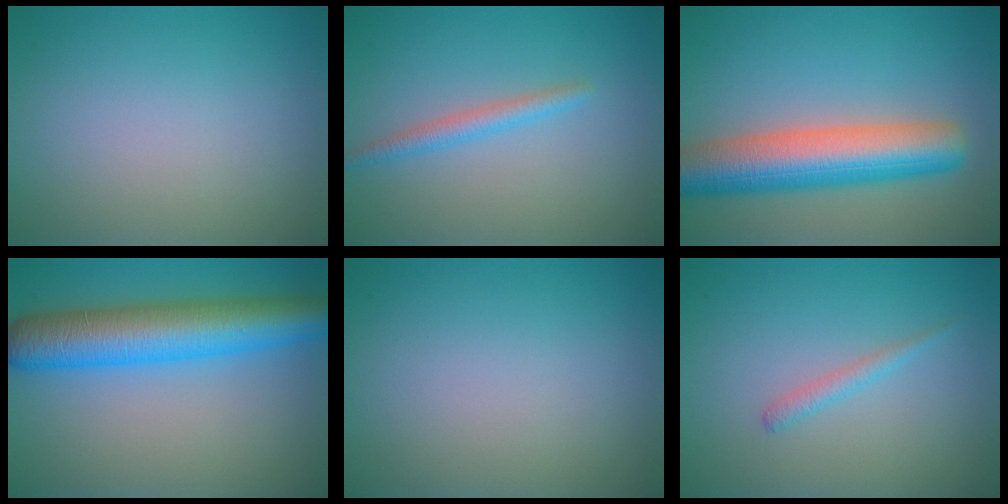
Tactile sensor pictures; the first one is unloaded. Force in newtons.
{"total": 1.8, "press": 1.8, "slide": 0.0}
{"total": 8.6, "press": 8.6, "slide": 0.3}
{"total": 8.8, "press": 8.8, "slide": 0.3}
{"total": 0.0}
{"total": 1.2, "press": 1.1, "slide": 0.1}